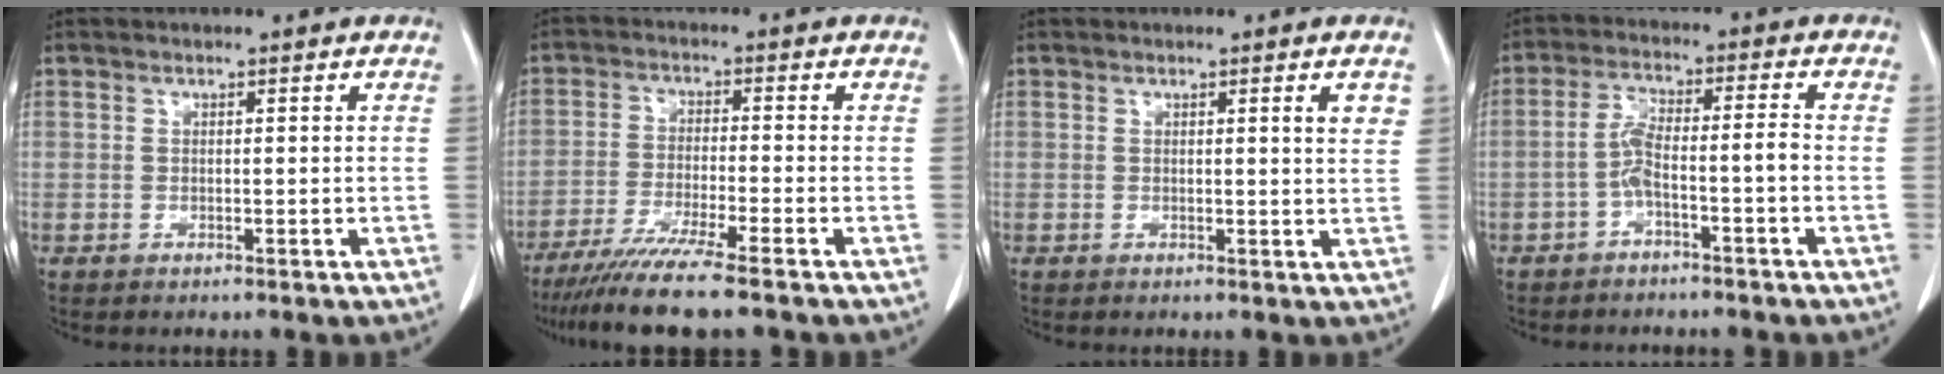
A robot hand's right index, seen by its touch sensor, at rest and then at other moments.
{"total": 10.1, "force": [-8.0, -0.8, 6.2], "torque": [-0.096, -0.030, -0.131]}
{"total": 2.8, "force": [1.3, 0.1, 2.4], "torque": [-0.030, -0.005, 0.013]}
{"total": 5.1, "force": [-2.1, 0.3, 4.7], "torque": [-0.095, 0.025, -0.036]}